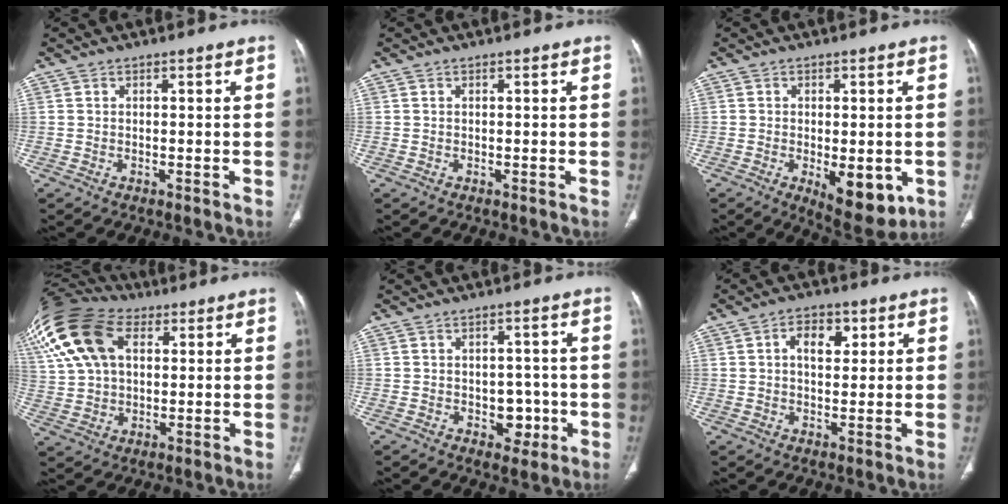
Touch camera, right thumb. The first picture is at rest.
{"total": 0.0}
{"total": 9.5, "force": [-2.7, 4.3, 8.1], "torque": [-0.096, -0.014, -0.027]}
{"total": 25.4, "force": [10.9, 16.0, 16.4], "torque": [-0.388, 0.044, 0.211]}
{"total": 5.0, "force": [-1.3, 3.7, 3.2], "torque": [-0.009, 0.007, -0.012]}
{"total": 6.1, "force": [2.0, 3.7, 4.4], "torque": [-0.050, 0.000, 0.030]}